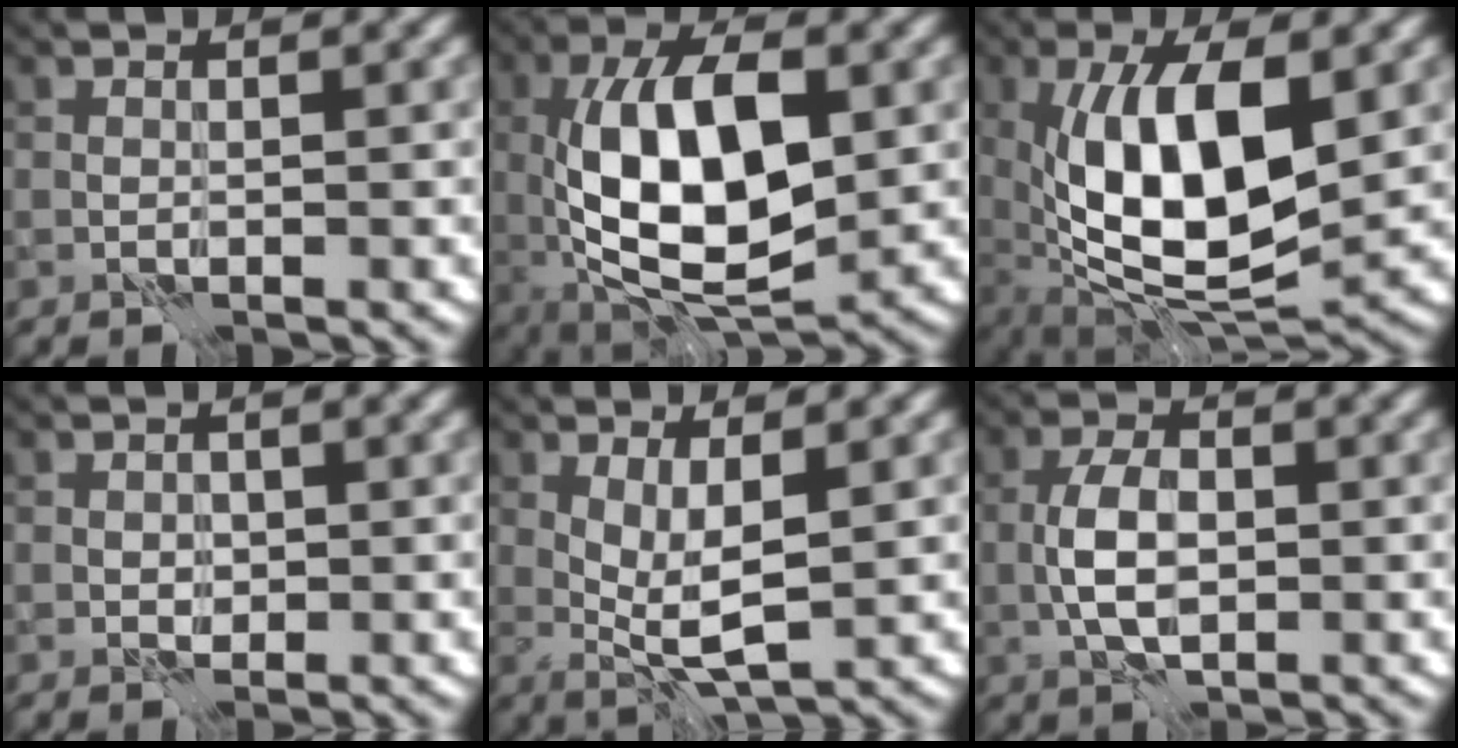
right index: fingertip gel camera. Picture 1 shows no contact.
{"total": 11.4, "force": [-0.3, 4.9, 10.3], "torque": [-0.176, 0.003, -0.009]}
{"total": 11.7, "force": [0.6, 4.8, 10.7], "torque": [-0.179, -0.004, 0.008]}
{"total": 1.5, "force": [-0.1, 1.3, 0.6], "torque": [-0.010, -0.003, 0.000]}
{"total": 3.5, "force": [0.2, 0.9, 3.3], "torque": [-0.062, -0.011, 0.007]}
{"total": 4.2, "force": [-0.8, 2.2, 3.5], "torque": [-0.070, 0.001, -0.016]}